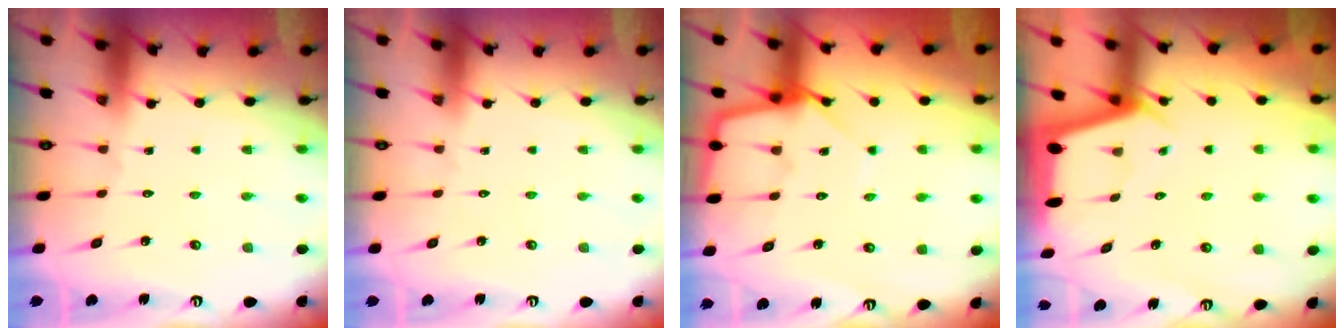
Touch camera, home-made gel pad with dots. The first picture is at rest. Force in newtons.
{"total": 0.0}
{"total": 7.7, "press": 7.7, "slide": 0.7}
{"total": 2.3, "press": 2.3, "slide": 0.3}